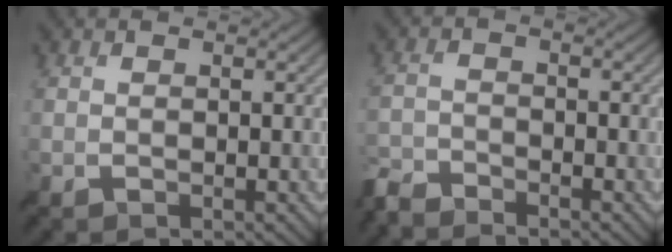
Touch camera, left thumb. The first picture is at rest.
{"total": 3.8, "force": [-3.7, 0.6, 0.7], "torque": [-0.018, -0.010, -0.085]}